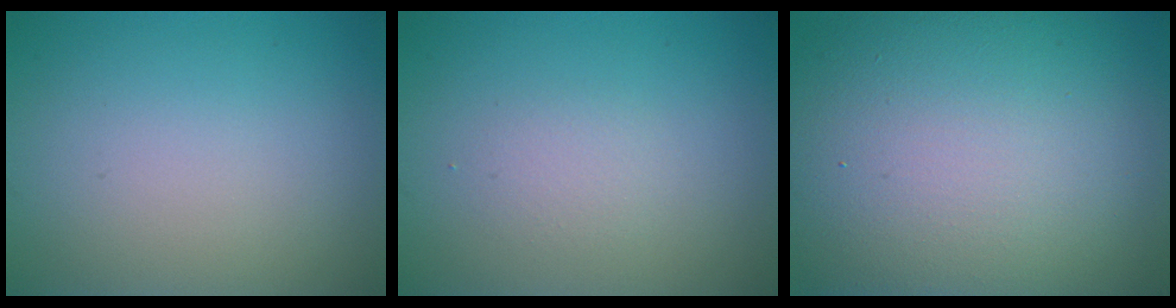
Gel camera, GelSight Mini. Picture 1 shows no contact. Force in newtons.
{"total": 1.2, "press": 1.2, "slide": 0.0}
{"total": 17.3, "press": 17.3, "slide": 1.4}